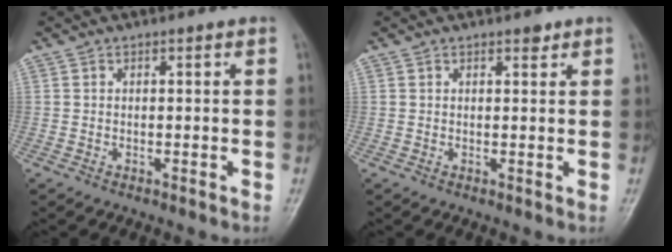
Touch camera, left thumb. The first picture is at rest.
{"total": 1.3, "force": [0.9, 0.6, 0.6], "torque": [-0.002, -0.005, 0.011]}